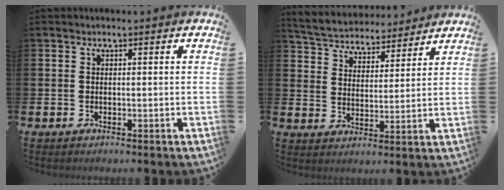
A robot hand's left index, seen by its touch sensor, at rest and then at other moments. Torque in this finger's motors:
{"motor_torque": [1.07, -1.07, 0.53, 0.05]}